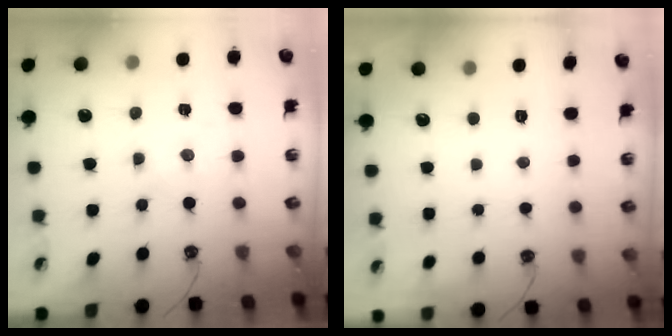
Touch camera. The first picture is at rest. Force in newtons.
{"total": 0.0}